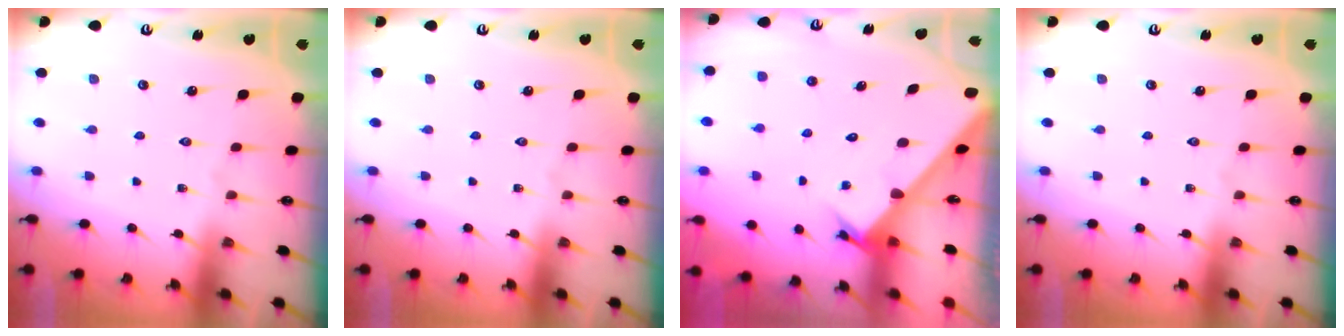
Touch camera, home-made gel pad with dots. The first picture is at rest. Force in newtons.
{"total": 0.0}
{"total": 2.7, "press": 2.7, "slide": 0.3}
{"total": 0.0}